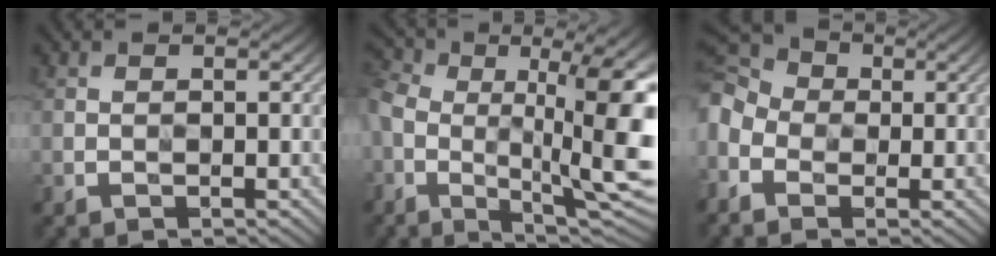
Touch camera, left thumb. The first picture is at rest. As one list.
[{"total": 16.9, "force": [-1.5, 6.2, 15.6], "torque": [-0.227, -0.002, -0.030]}, {"total": 9.0, "force": [-1.7, 7.2, 5.1], "torque": [-0.165, -0.002, -0.048]}]